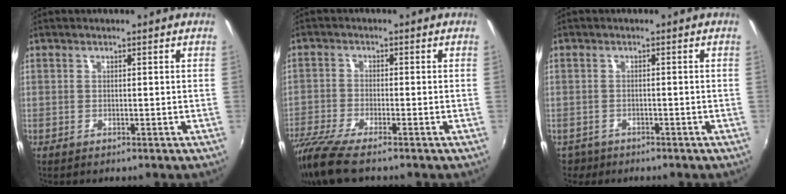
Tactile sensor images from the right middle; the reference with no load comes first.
{"total": 9.1, "force": [-7.4, 1.1, 5.3], "torque": [-0.132, -0.040, -0.139]}
{"total": 2.9, "force": [-1.9, 2.1, 0.5], "torque": [-0.020, -0.005, -0.032]}